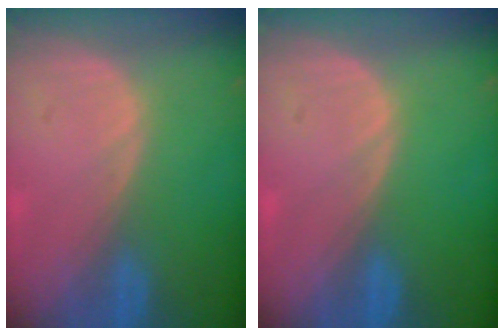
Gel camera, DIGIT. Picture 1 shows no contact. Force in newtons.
{"total": 0.0}